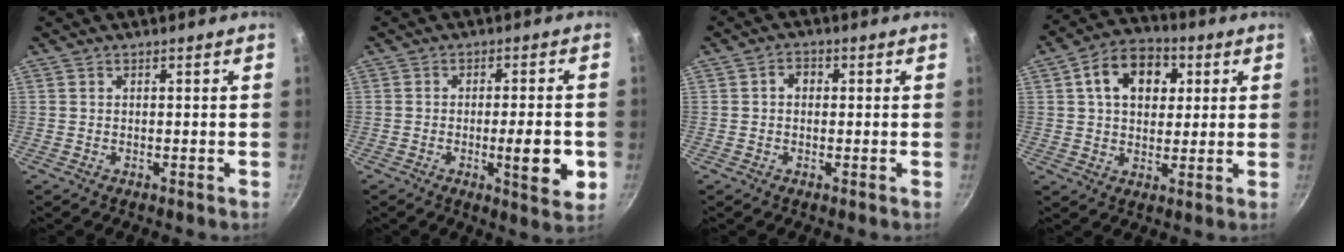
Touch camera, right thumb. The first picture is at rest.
{"total": 9.3, "force": [-2.1, 2.2, 8.7], "torque": [-0.113, 0.000, -0.029]}
{"total": 2.5, "force": [0.2, 2.0, 1.5], "torque": [-0.014, 0.008, -0.001]}
{"total": 12.3, "force": [3.6, 8.7, 7.9], "torque": [-0.096, 0.008, 0.044]}